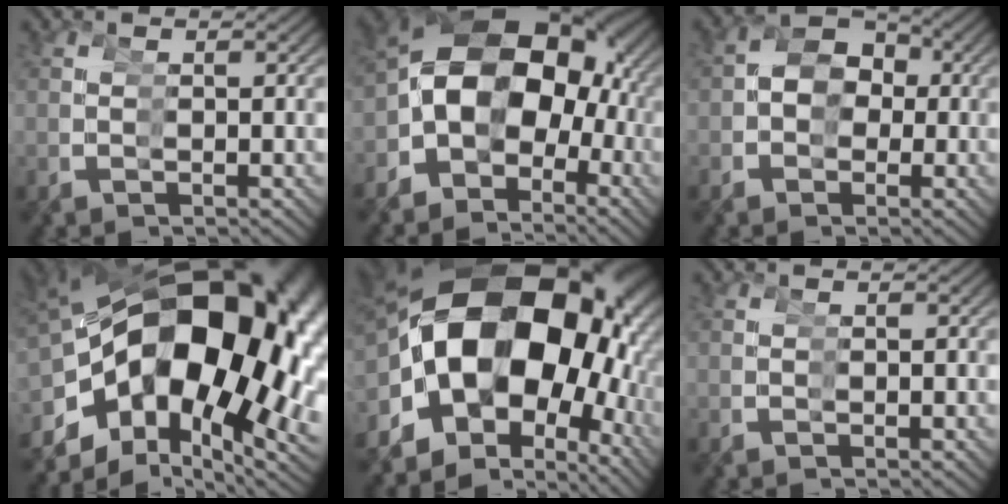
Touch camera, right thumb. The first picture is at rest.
{"total": 13.6, "force": [1.2, 10.0, 9.1], "torque": [-0.136, 0.005, 0.010]}
{"total": 8.9, "force": [-0.9, 7.6, 4.6], "torque": [-0.084, -0.005, -0.016]}
{"total": 23.6, "force": [2.6, 14.6, 18.4], "torque": [-0.272, 0.004, 0.043]}
{"total": 22.7, "force": [3.4, 15.2, 16.6], "torque": [-0.280, -0.001, 0.054]}
{"total": 0.0}